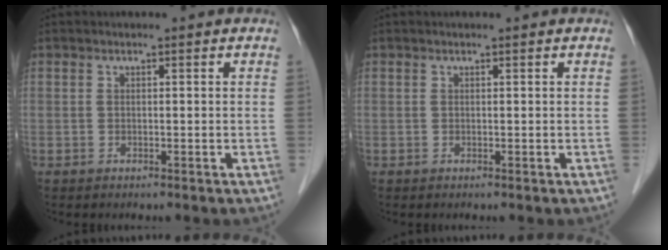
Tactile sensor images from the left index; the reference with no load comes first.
{"total": 0.5, "force": [0.5, 0.0, 0.3], "torque": [-0.005, 0.004, 0.008]}